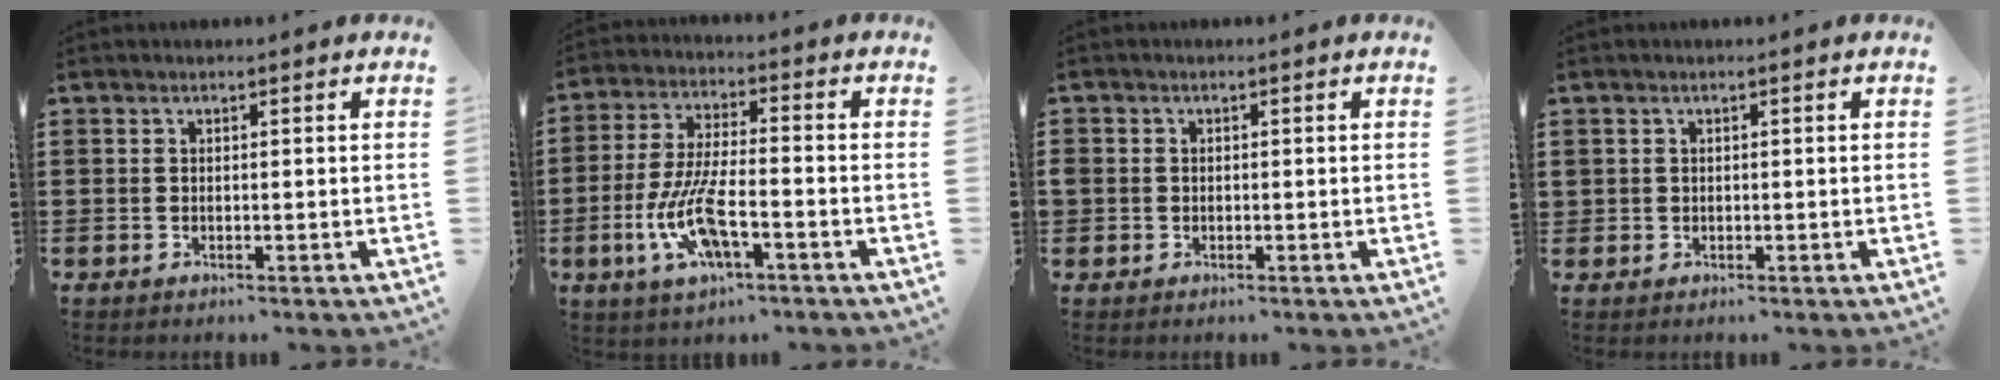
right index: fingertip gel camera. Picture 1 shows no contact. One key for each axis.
{"total": 10.1, "fx": -3.8, "fy": 3.2, "fz": 8.8, "tx": -0.196, "ty": -0.010, "tz": -0.072}
{"total": 1.1, "fx": -0.1, "fy": 1.1, "fz": 0.2, "tx": -0.007, "ty": 0.005, "tz": -0.003}
{"total": 0.8, "fx": 0.2, "fy": 0.8, "fz": 0.1, "tx": -0.003, "ty": 0.004, "tz": 0.004}